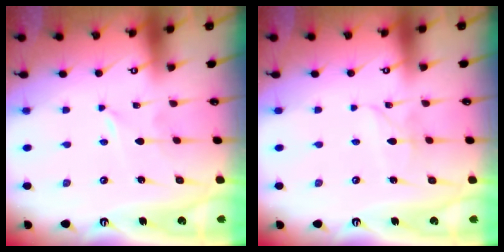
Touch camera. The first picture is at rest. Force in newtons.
{"total": 2.8, "press": 2.8, "slide": 0.2}